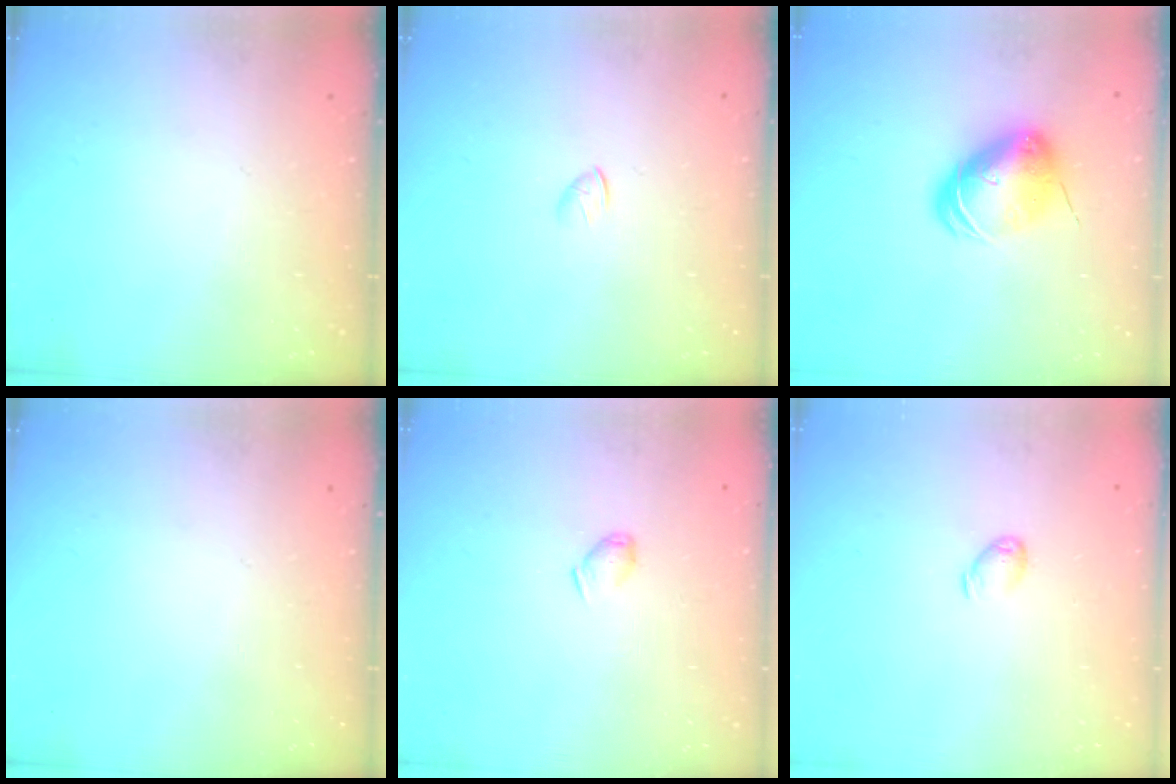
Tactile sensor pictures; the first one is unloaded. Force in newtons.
{"total": 1.3, "press": 1.2, "slide": 0.4}
{"total": 9.4, "press": 9.3, "slide": 1.6}
{"total": 0.0}
{"total": 5.3, "press": 5.2, "slide": 0.7}
{"total": 4.7, "press": 4.6, "slide": 0.8}